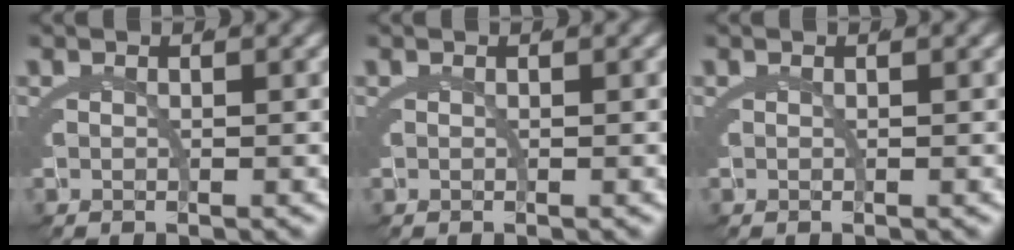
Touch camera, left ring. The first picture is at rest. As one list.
[{"total": 0.0}, {"total": 0.0}]